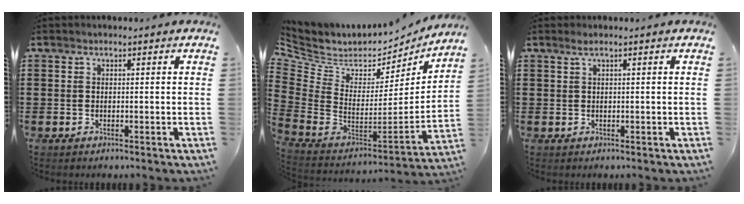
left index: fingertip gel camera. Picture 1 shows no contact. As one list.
[{"total": 4.4, "force": [3.4, 2.6, 0.8], "torque": [-0.058, -0.048, 0.057]}, {"total": 0.9, "force": [0.4, -0.1, 0.8], "torque": [-0.015, -0.002, 0.008]}]